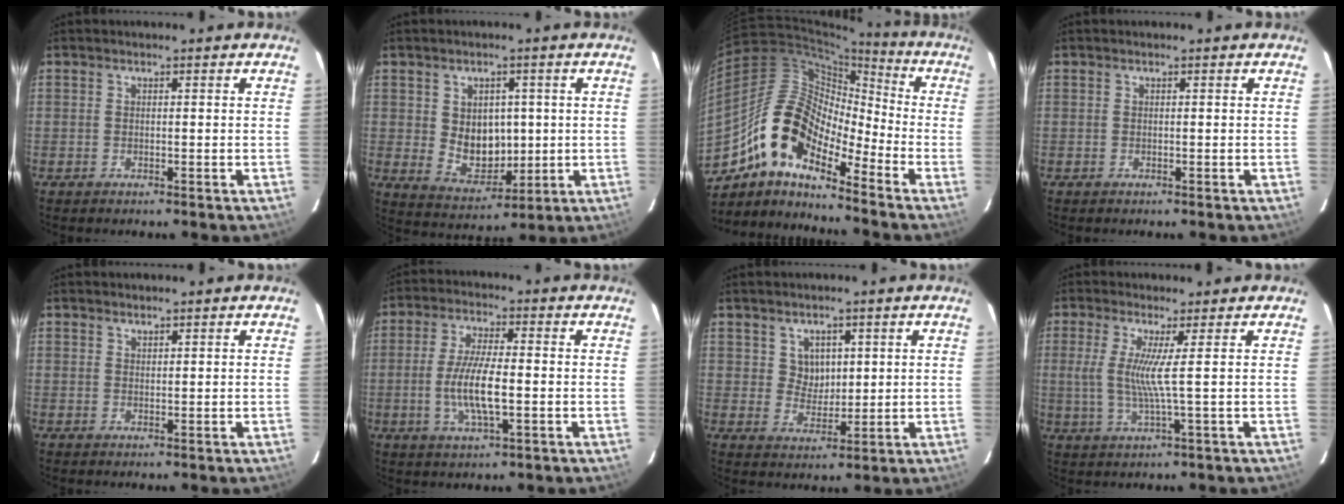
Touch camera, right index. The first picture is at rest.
{"total": 8.5, "force": [0.8, 6.8, 5.0], "torque": [-0.090, -0.005, 0.036]}
{"total": 14.2, "force": [-10.1, 5.5, 8.3], "torque": [-0.135, 0.010, -0.205]}
{"total": 0.0}
{"total": 0.9, "force": [0.8, 0.3, 0.1], "torque": [-0.003, 0.001, 0.016]}
{"total": 8.7, "force": [-1.6, 2.1, 8.3], "torque": [-0.167, -0.007, -0.029]}
{"total": 4.4, "force": [1.8, 3.8, 1.4], "torque": [-0.019, 0.005, 0.040]}
{"total": 5.4, "force": [0.8, -1.1, 5.2], "torque": [-0.105, -0.009, 0.013]}